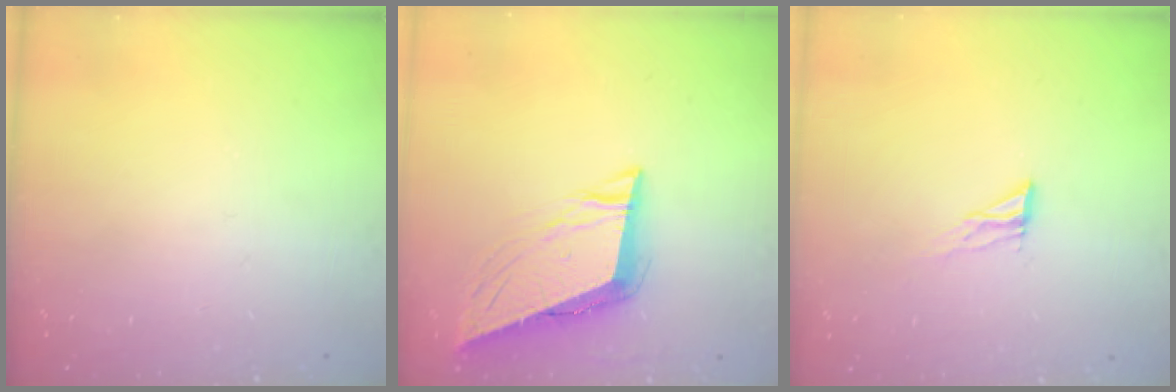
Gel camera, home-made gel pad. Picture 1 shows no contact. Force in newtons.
{"total": 9.8, "press": 9.3, "slide": 3.1}
{"total": 4.5, "press": 4.4, "slide": 0.4}